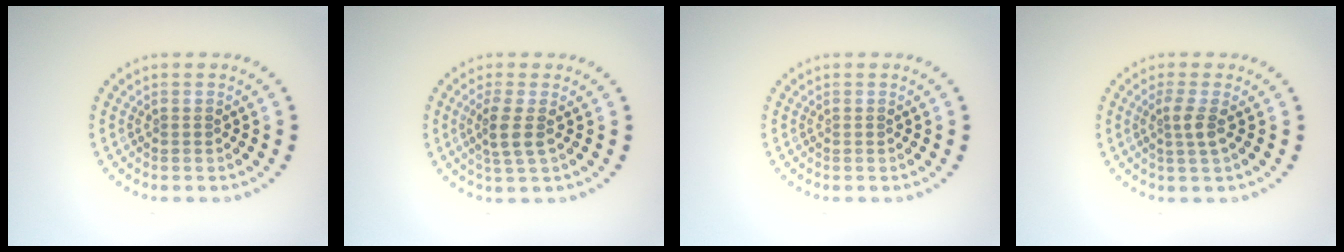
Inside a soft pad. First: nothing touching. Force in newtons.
{"total": 2.4, "press": 1.9, "slide": 1.5}
{"total": 0.0}
{"total": 1.8, "press": 1.4, "slide": 1.2}